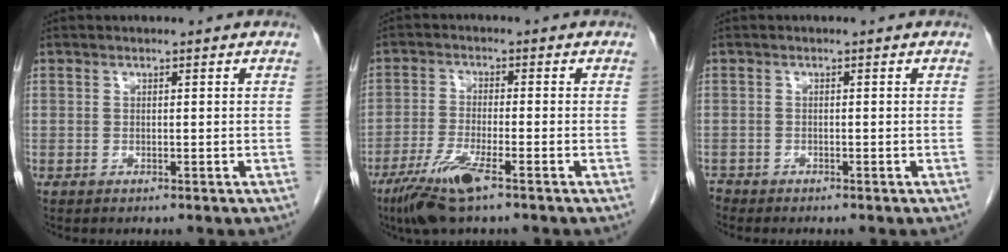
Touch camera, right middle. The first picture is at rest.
{"total": 7.3, "force": [-4.6, 0.6, 5.7], "torque": [-0.120, -0.018, -0.086]}
{"total": 1.1, "force": [-1.0, 0.3, -0.1], "torque": [-0.003, -0.003, -0.019]}